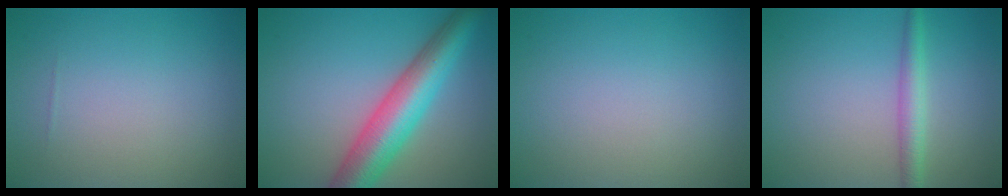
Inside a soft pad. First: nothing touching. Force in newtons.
{"total": 7.7, "press": 7.7, "slide": 0.4}
{"total": 0.0}
{"total": 2.4, "press": 2.4, "slide": 0.0}